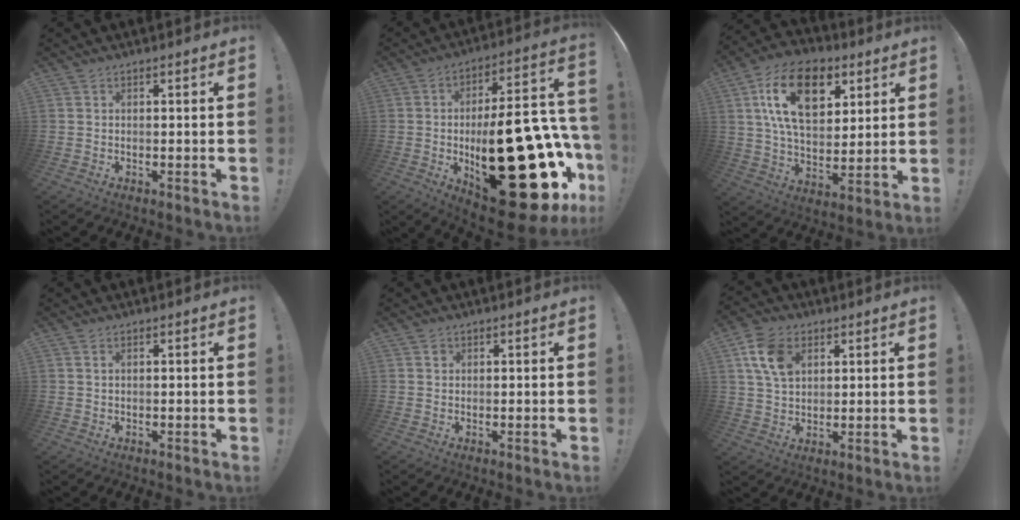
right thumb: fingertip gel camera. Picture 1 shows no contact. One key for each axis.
{"total": 38.5, "fx": -8.2, "fy": 17.2, "fz": 33.5, "tx": -0.472, "ty": 0.022, "tz": -0.084}
{"total": 21.3, "fx": 8.8, "fy": 13.2, "fz": 14.2, "tx": -0.237, "ty": -0.029, "tz": 0.154}
{"total": 0.8, "fx": 0.4, "fy": 0.3, "fz": 0.6, "tx": -0.012, "ty": 0.001, "tz": 0.007}
{"total": 1.0, "fx": 0.5, "fy": 0.9, "fz": 0.1, "tx": 0.001, "ty": 0.001, "tz": 0.008}
{"total": 11.4, "fx": 4.4, "fy": 7.9, "fz": 7.0, "tx": -0.117, "ty": -0.001, "tz": 0.086}